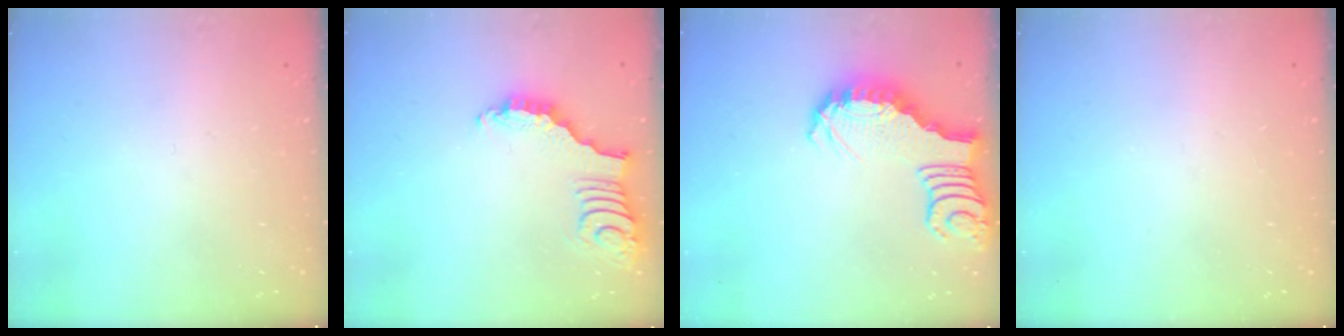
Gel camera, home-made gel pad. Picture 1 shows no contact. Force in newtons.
{"total": 3.6, "press": 3.6, "slide": 0.2}
{"total": 2.8, "press": 2.8, "slide": 0.5}
{"total": 0.0}